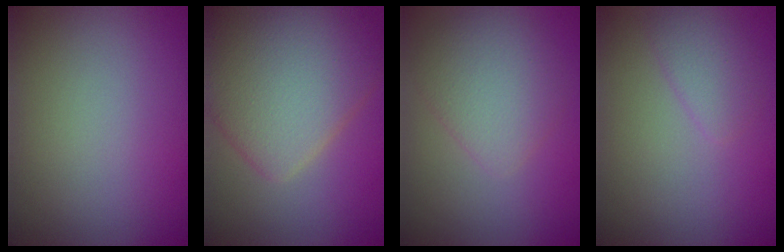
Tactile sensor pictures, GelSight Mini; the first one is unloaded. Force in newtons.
{"total": 8.0, "press": 8.0, "slide": 0.3}
{"total": 3.4, "press": 3.4, "slide": 0.1}
{"total": 1.6, "press": 1.6, "slide": 0.1}